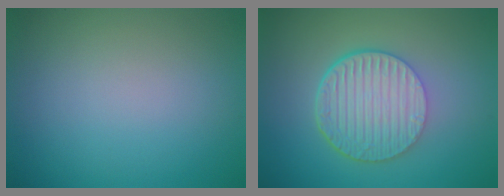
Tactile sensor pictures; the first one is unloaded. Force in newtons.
{"total": 6.7, "press": 4.5, "slide": 5.0}